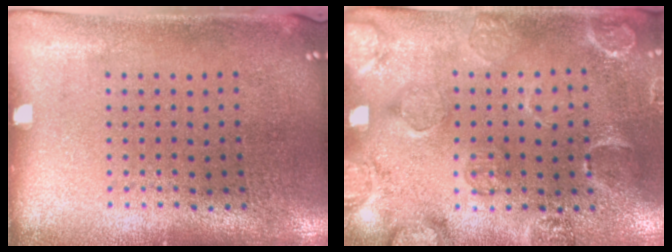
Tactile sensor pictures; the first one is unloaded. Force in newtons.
{"total": 2.8, "press": 1.9, "slide": 2.1}